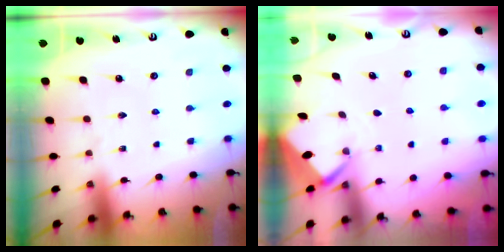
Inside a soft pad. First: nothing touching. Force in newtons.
{"total": 1.9, "press": 1.9, "slide": 0.1}